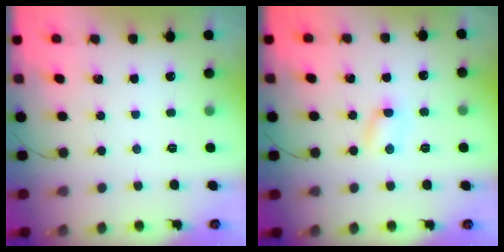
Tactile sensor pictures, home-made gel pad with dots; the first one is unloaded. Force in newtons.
{"total": 3.5, "press": 3.4, "slide": 1.0}